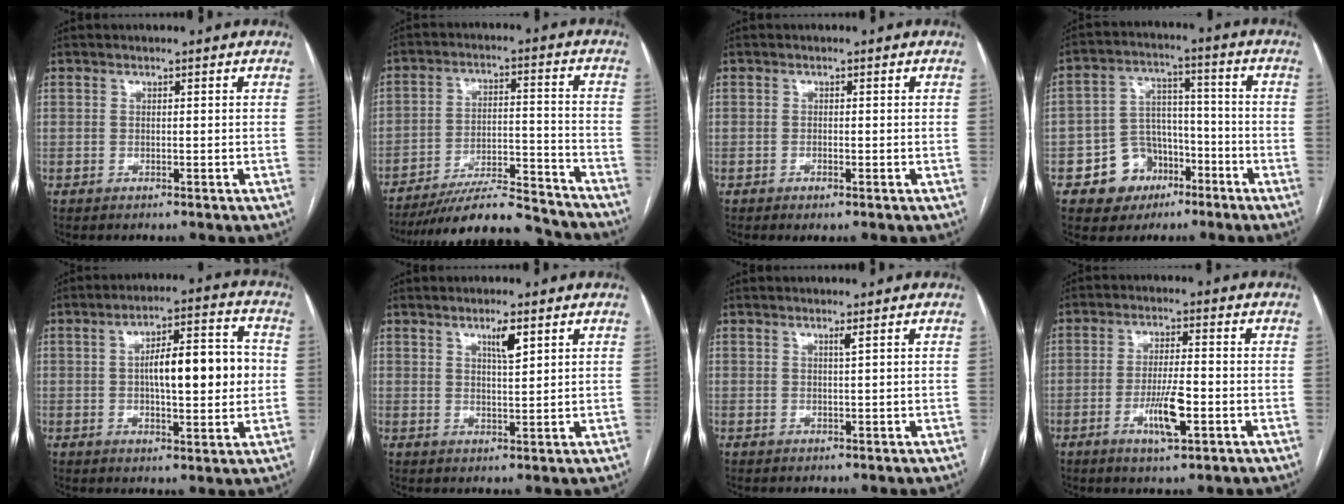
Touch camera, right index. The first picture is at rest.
{"total": 17.7, "force": [-16.5, 2.3, 6.1], "torque": [-0.095, 0.011, -0.252]}
{"total": 1.0, "force": [-0.5, 0.2, 0.8], "torque": [-0.015, -0.002, -0.007]}
{"total": 9.3, "force": [-4.5, 7.7, 2.6], "torque": [-0.040, 0.024, -0.066]}
{"total": 12.5, "force": [0.7, 3.4, 12.0], "torque": [-0.184, 0.026, 0.012]}
{"total": 3.6, "force": [2.1, 0.5, 2.9], "torque": [-0.051, -0.005, 0.037]}
{"total": 0.9, "force": [0.6, -0.3, 0.6], "torque": [-0.017, -0.006, 0.013]}
{"total": 6.6, "force": [-2.4, 1.1, 6.1], "torque": [-0.113, -0.006, -0.040]}